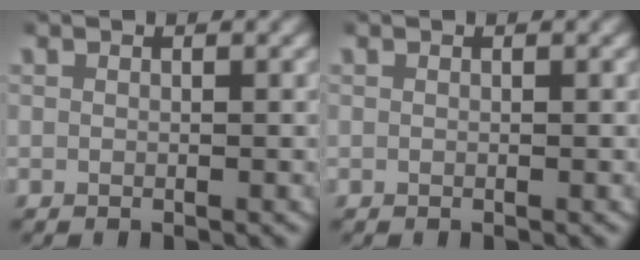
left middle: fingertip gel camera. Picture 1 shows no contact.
{"total": 0.0}